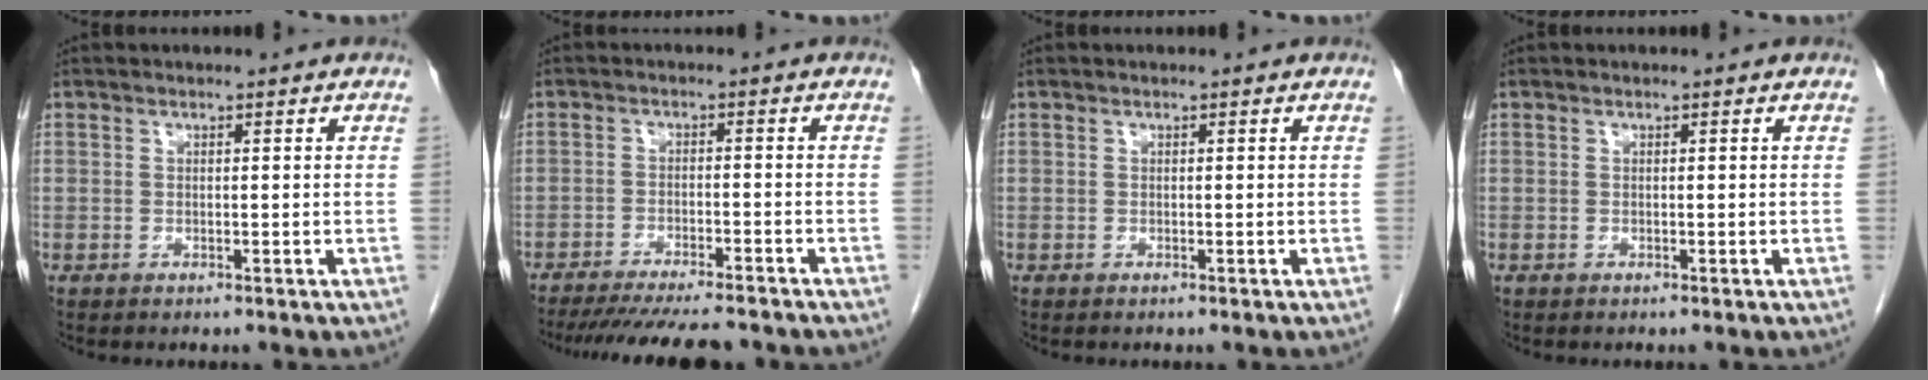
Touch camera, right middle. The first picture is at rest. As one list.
[{"total": 13.6, "force": [-12.1, 1.4, 5.9], "torque": [-0.091, -0.024, -0.169]}, {"total": 0.0}, {"total": 0.0}]